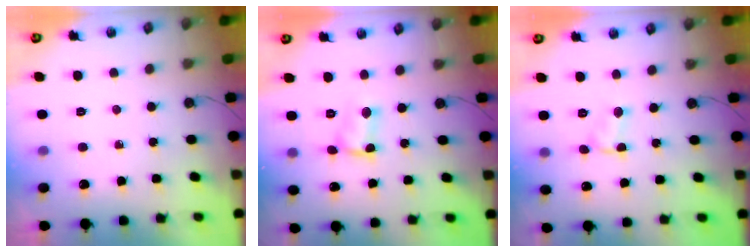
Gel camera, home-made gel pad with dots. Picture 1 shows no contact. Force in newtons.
{"total": 2.9, "press": 2.9, "slide": 0.2}
{"total": 2.5, "press": 2.5, "slide": 0.4}